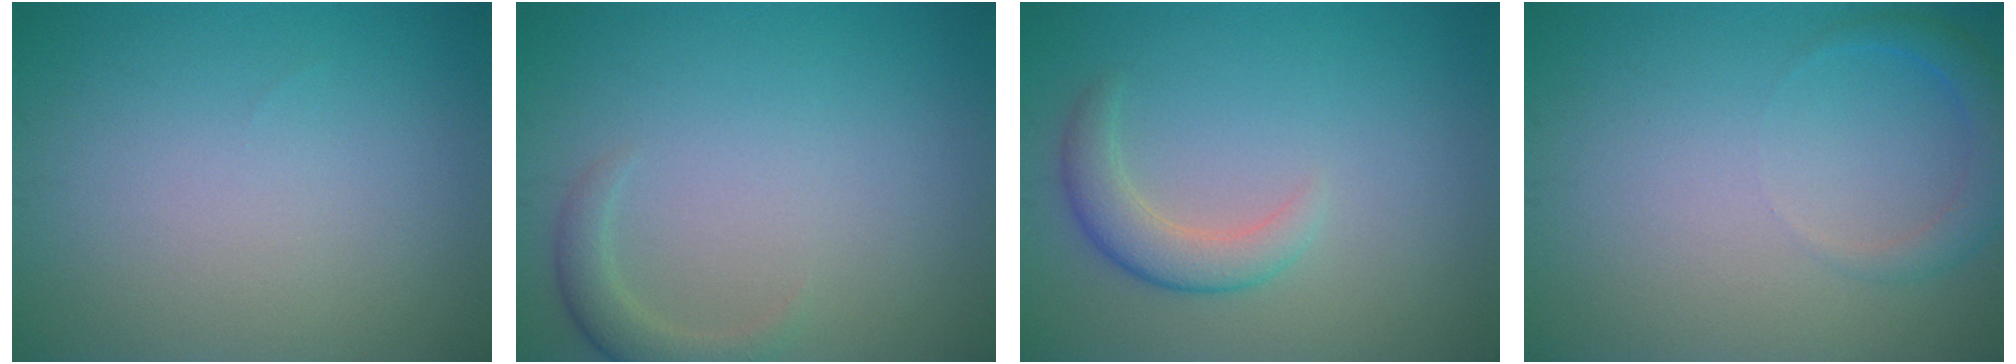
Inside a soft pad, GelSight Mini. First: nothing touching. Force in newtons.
{"total": 2.0, "press": 2.0, "slide": 0.2}
{"total": 2.9, "press": 2.9, "slide": 0.2}
{"total": 2.2, "press": 2.2, "slide": 0.2}